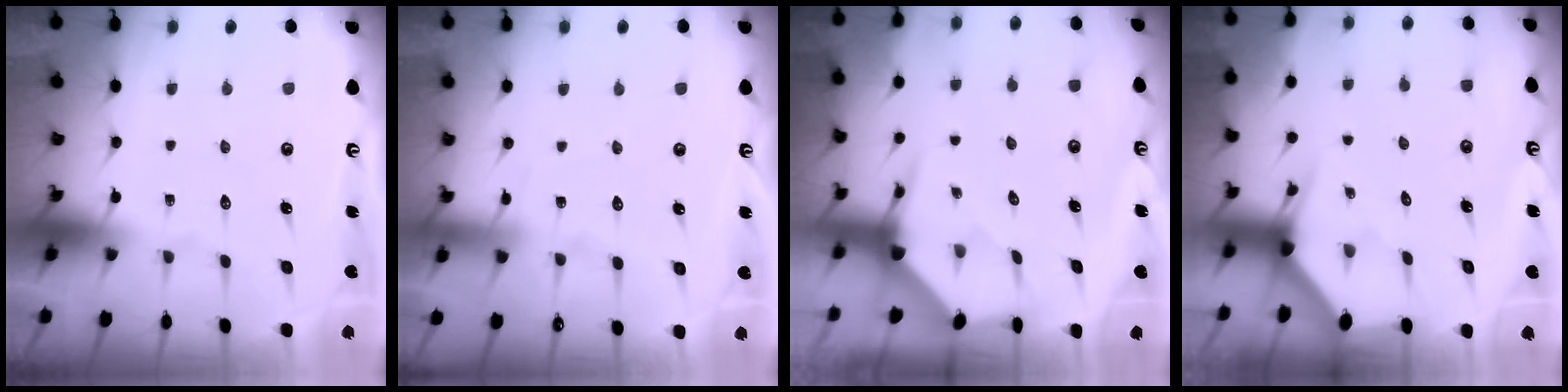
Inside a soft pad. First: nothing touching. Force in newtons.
{"total": 4.8, "press": 4.7, "slide": 0.7}
{"total": 3.9, "press": 3.8, "slide": 0.4}
{"total": 2.8, "press": 2.8, "slide": 0.2}